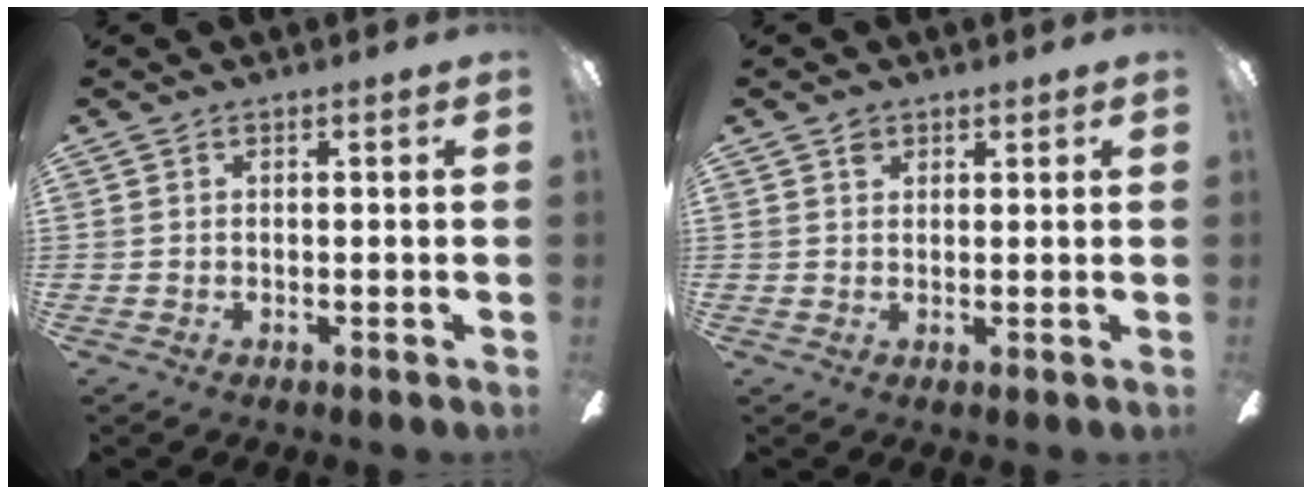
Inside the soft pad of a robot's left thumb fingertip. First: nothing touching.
{"total": 2.0, "force": [1.3, 1.4, 0.5], "torque": [-0.003, -0.001, 0.022]}